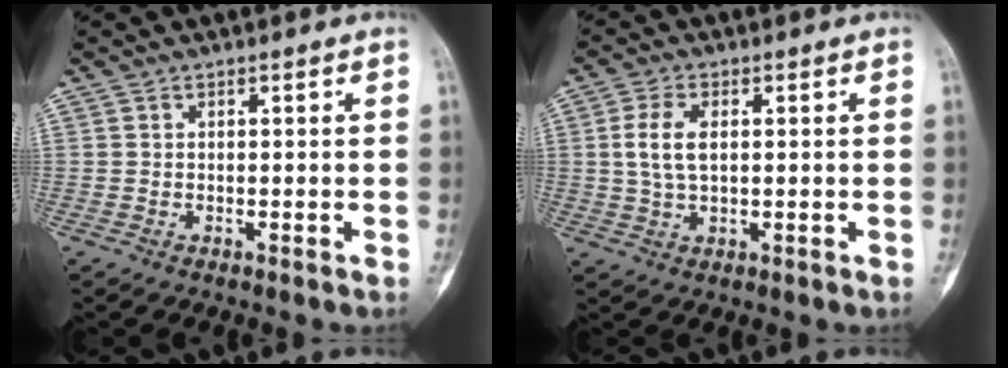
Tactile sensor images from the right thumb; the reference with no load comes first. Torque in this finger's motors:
{"motor_torque": [0.42, 0.41, 0.41, -0.21, 0.21]}